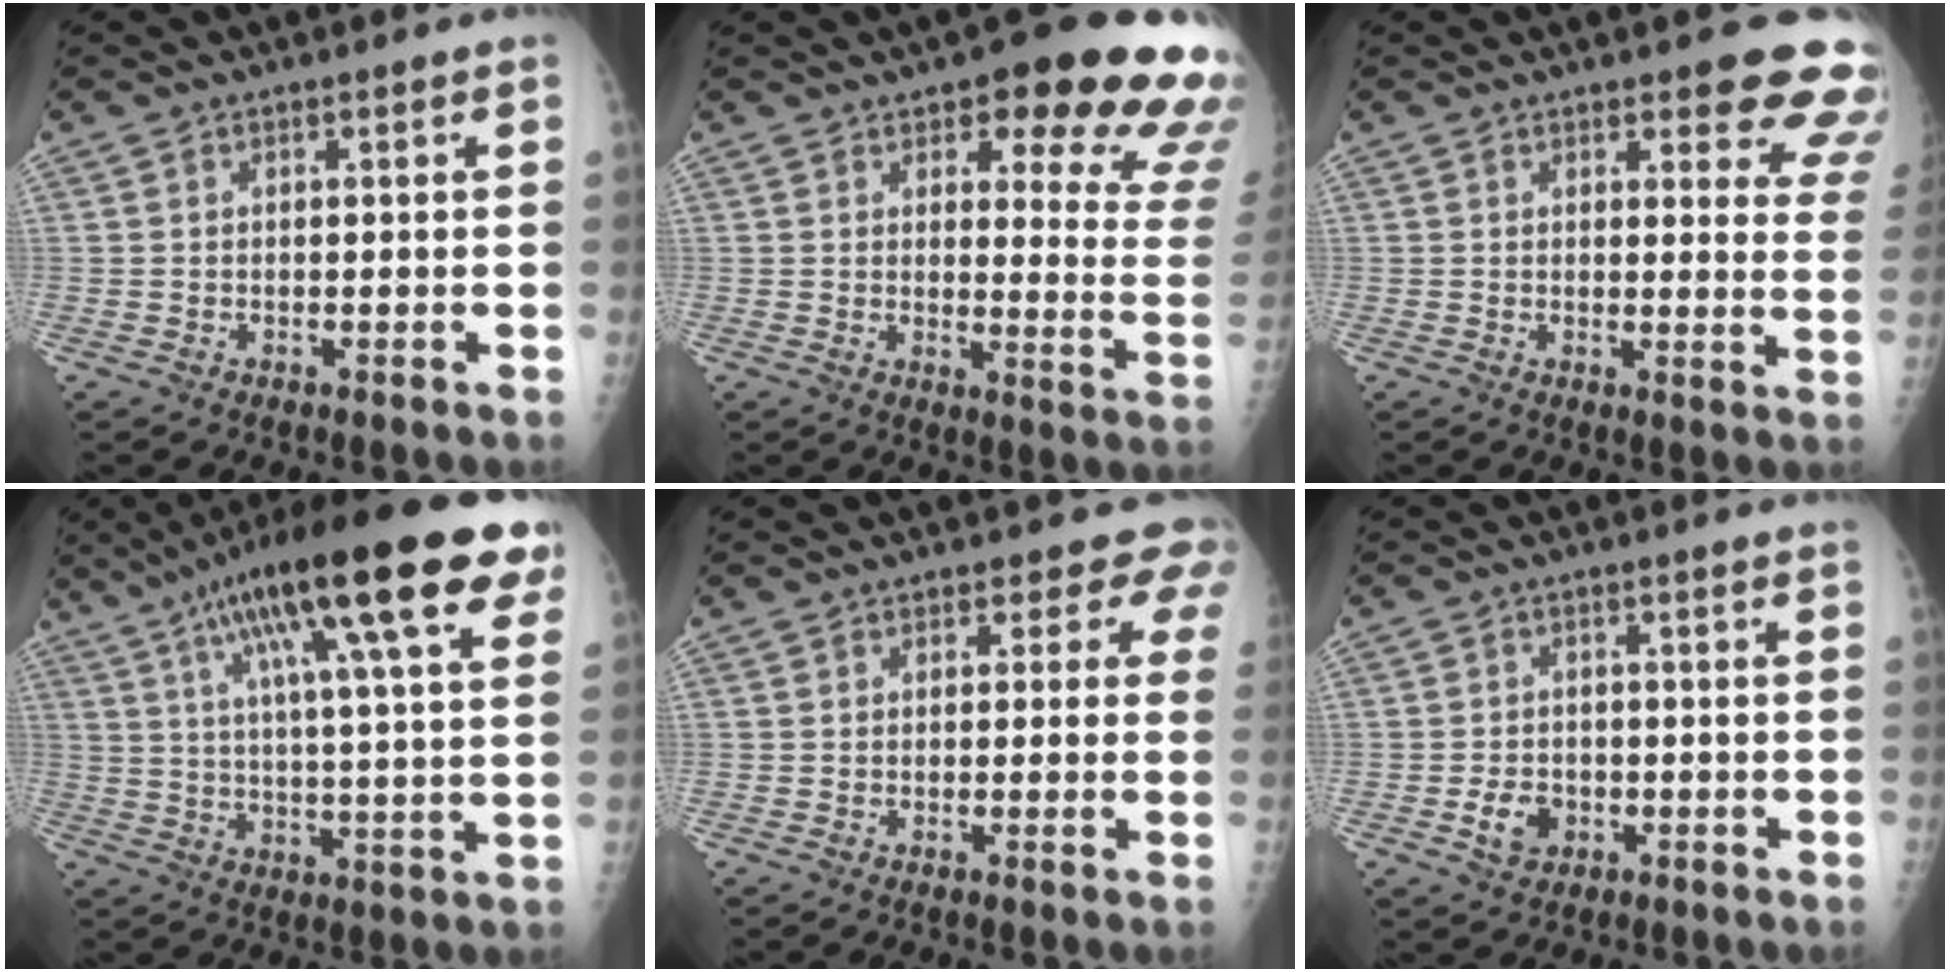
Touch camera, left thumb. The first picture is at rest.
{"total": 19.6, "force": [13.0, 6.4, 13.2], "torque": [-0.107, -0.065, 0.141]}
{"total": 11.6, "force": [9.2, 4.0, 5.7], "torque": [-0.012, -0.053, 0.082]}
{"total": 24.7, "force": [12.4, 5.0, 20.7], "torque": [-0.320, 0.002, 0.187]}
{"total": 3.9, "force": [2.3, 2.8, 1.3], "torque": [0.021, -0.007, 0.004]}
{"total": 4.4, "force": [-1.6, 3.4, 2.3], "torque": [-0.031, 0.008, -0.025]}